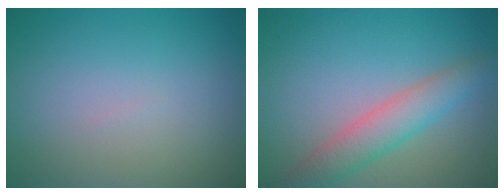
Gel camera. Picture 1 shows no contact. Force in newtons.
{"total": 4.0, "press": 4.0, "slide": 0.2}